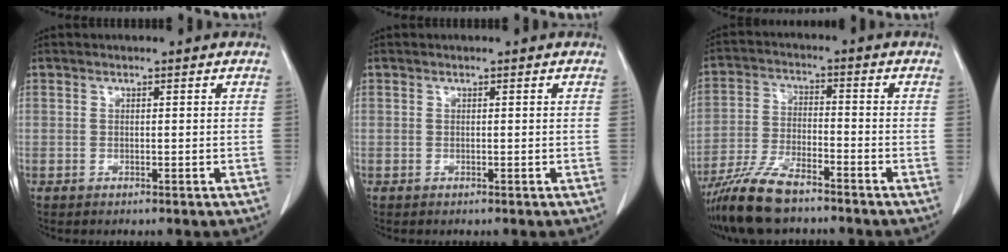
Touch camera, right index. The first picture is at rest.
{"total": 0.0}
{"total": 10.4, "force": [-8.3, 2.3, 5.7], "torque": [-0.116, -0.024, -0.157]}